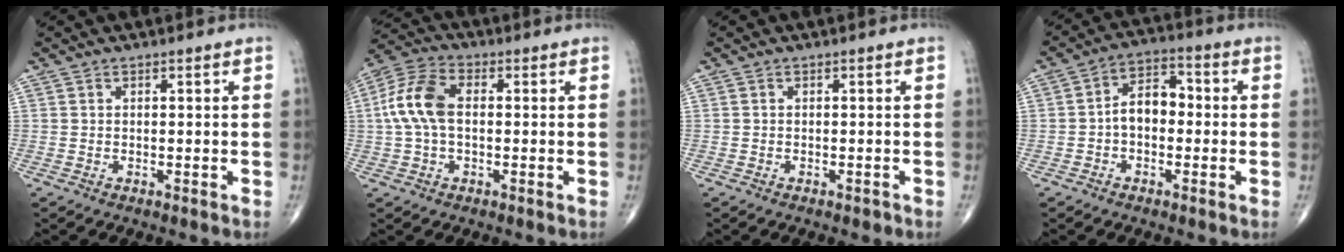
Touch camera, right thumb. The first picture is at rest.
{"total": 10.1, "force": [0.4, 5.9, 8.2], "torque": [-0.182, 0.026, 0.002]}
{"total": 0.7, "force": [-0.5, 0.4, 0.3], "torque": [-0.004, -0.001, -0.007]}
{"total": 7.4, "force": [-0.8, 4.9, 5.6], "torque": [-0.075, 0.030, -0.025]}